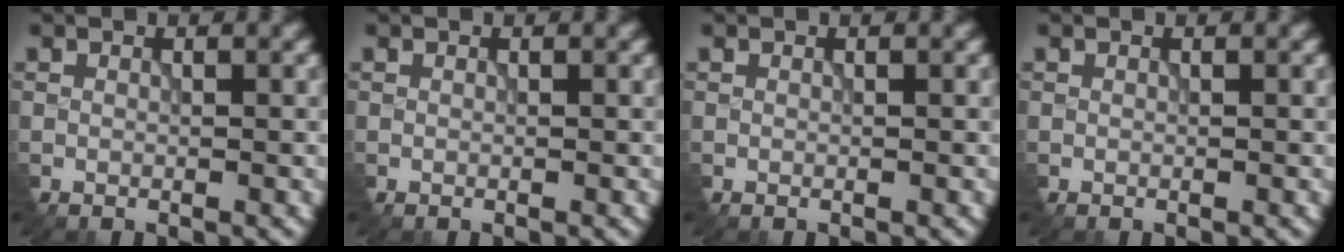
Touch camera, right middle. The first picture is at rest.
{"total": 0.0}
{"total": 0.0}
{"total": 0.0}